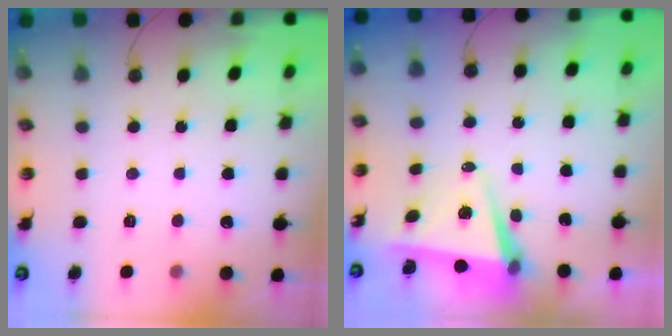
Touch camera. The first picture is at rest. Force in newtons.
{"total": 5.8, "press": 4.6, "slide": 3.6}